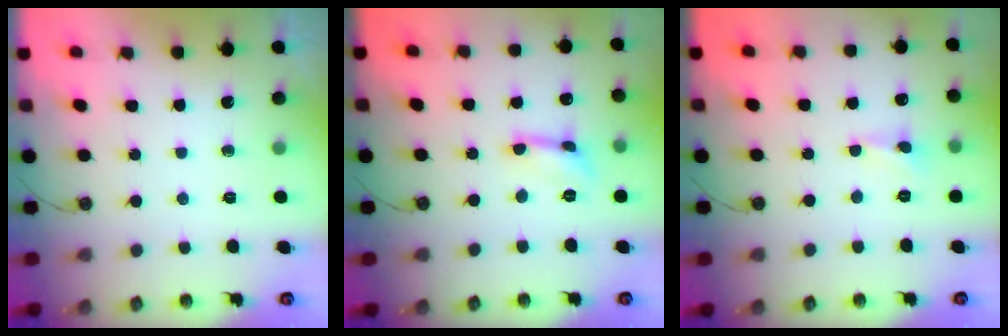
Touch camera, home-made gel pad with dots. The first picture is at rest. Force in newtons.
{"total": 0.0}
{"total": 0.8, "press": 0.8, "slide": 0.2}